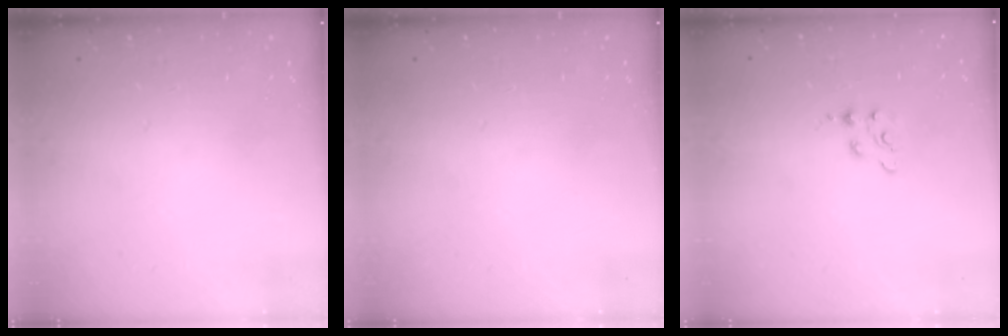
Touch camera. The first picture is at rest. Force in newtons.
{"total": 0.0}
{"total": 2.3, "press": 2.3, "slide": 0.4}